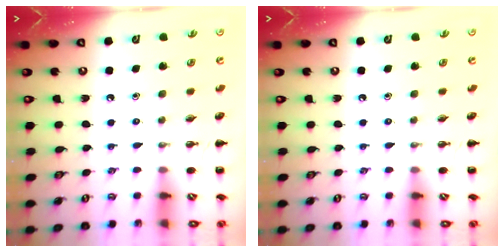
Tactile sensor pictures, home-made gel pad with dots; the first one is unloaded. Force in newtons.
{"total": 0.0}